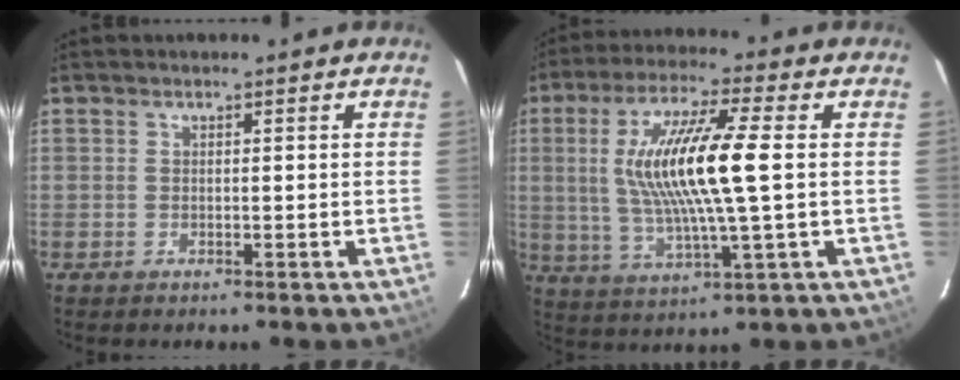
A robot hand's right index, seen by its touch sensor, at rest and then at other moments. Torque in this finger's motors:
{"motor_torque": [0.73, 0.03, 1.05, 0.21]}